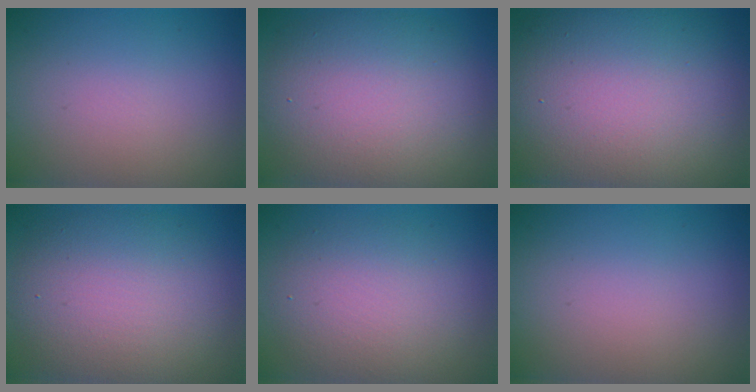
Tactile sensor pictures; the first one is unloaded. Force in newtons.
{"total": 9.7, "press": 9.7, "slide": 0.9}
{"total": 13.1, "press": 13.1, "slide": 1.1}
{"total": 8.3, "press": 8.2, "slide": 0.6}
{"total": 3.7, "press": 3.7, "slide": 0.4}
{"total": 0.0}